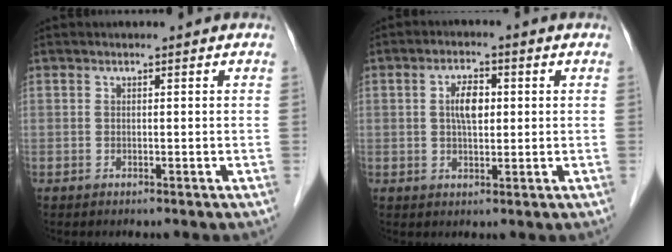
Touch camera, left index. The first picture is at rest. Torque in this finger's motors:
{"motor_torque": [0.92, -0.07, 0.21, 0.06]}